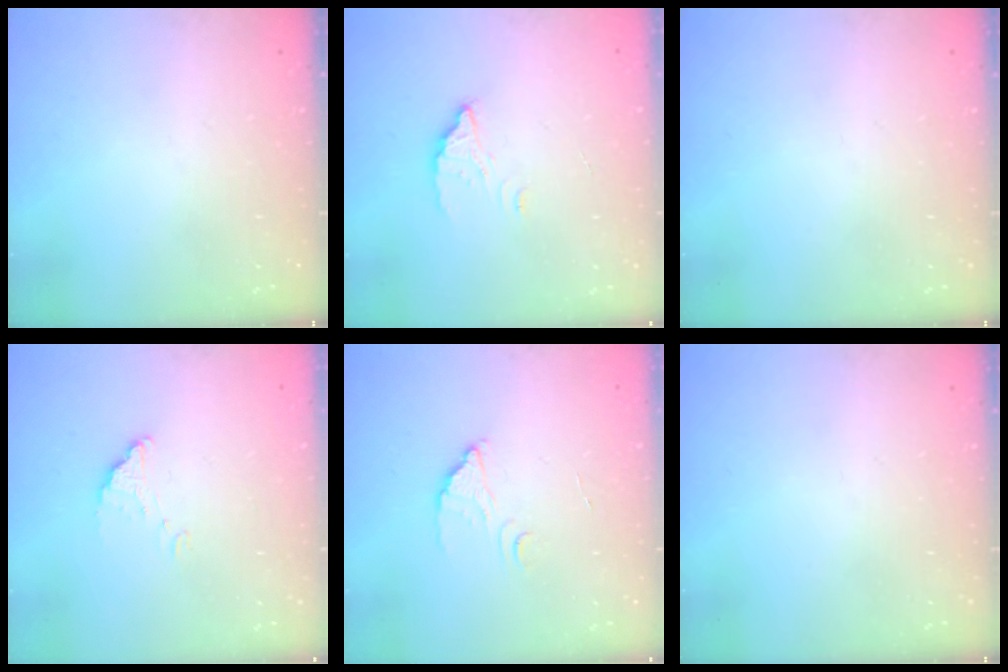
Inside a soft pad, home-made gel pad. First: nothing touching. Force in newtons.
{"total": 2.6, "press": 2.6, "slide": 0.2}
{"total": 0.0}
{"total": 1.6, "press": 1.6, "slide": 0.1}
{"total": 2.2, "press": 2.2, "slide": 0.1}
{"total": 0.0}